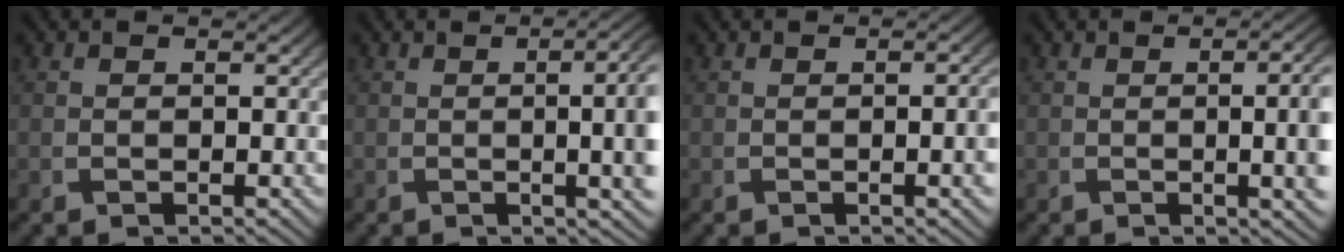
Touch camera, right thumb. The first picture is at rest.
{"total": 10.1, "force": [0.3, 4.0, 9.3], "torque": [-0.081, 0.019, -0.007]}
{"total": 3.5, "force": [-0.4, 0.9, 3.4], "torque": [-0.045, 0.002, -0.004]}
{"total": 9.3, "force": [-0.2, 3.6, 8.6], "torque": [-0.080, 0.010, -0.007]}